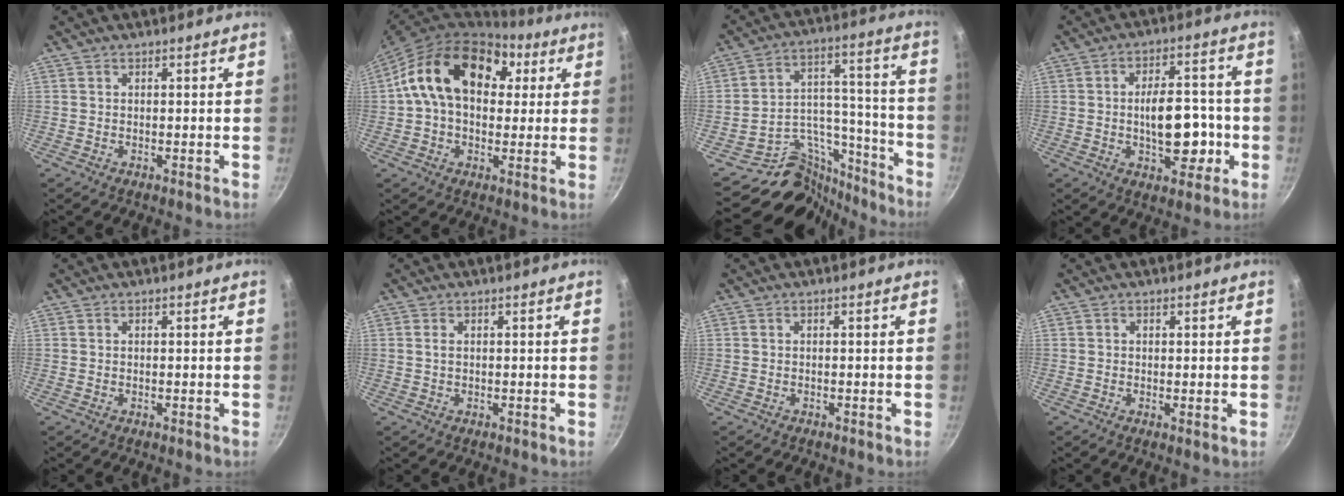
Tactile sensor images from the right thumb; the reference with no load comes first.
{"total": 19.3, "force": [5.0, 13.3, 13.0], "torque": [-0.188, 0.018, 0.068]}
{"total": 17.4, "force": [-13.1, 10.3, 4.9], "torque": [-0.016, 0.128, -0.205]}
{"total": 12.4, "force": [-2.2, 6.7, 10.3], "torque": [-0.115, 0.022, -0.028]}
{"total": 0.0}
{"total": 0.8, "force": [0.1, 0.5, 0.7], "torque": [-0.013, 0.001, 0.001]}
{"total": 0.0}
{"total": 0.5, "force": [0.2, 0.2, 0.5], "torque": [-0.008, -0.005, 0.000]}